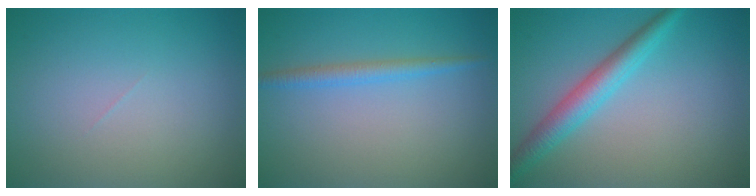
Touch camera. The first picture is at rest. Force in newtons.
{"total": 1.8, "press": 1.8, "slide": 0.1}
{"total": 3.7, "press": 3.7, "slide": 0.1}